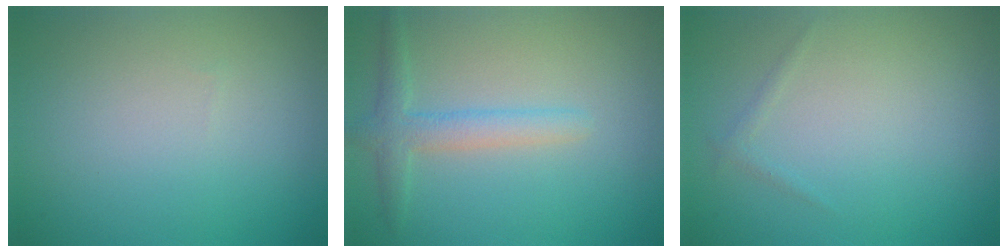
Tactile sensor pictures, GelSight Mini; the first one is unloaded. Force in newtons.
{"total": 2.5, "press": 2.5, "slide": 0.1}
{"total": 0.6, "press": 0.6, "slide": 0.0}